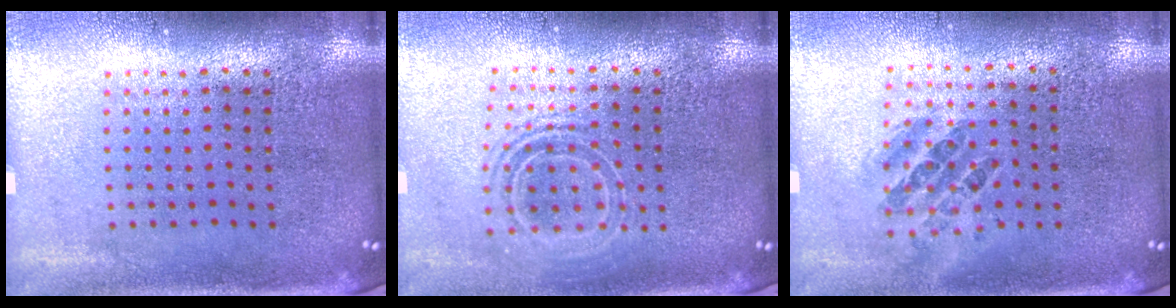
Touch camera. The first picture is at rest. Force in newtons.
{"total": 1.8, "press": 1.3, "slide": 1.1}
{"total": 0.8, "press": 0.7, "slide": 0.4}